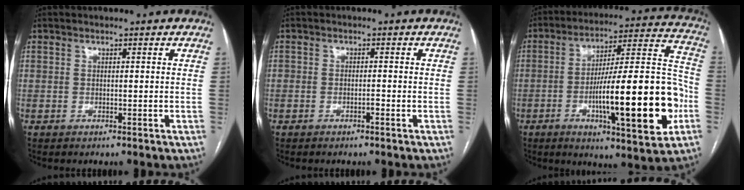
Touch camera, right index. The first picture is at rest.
{"total": 0.9, "force": [-0.5, 0.4, 0.7], "torque": [-0.009, 0.005, -0.007]}
{"total": 23.8, "force": [-6.4, 3.2, 22.7], "torque": [-0.319, 0.012, -0.089]}